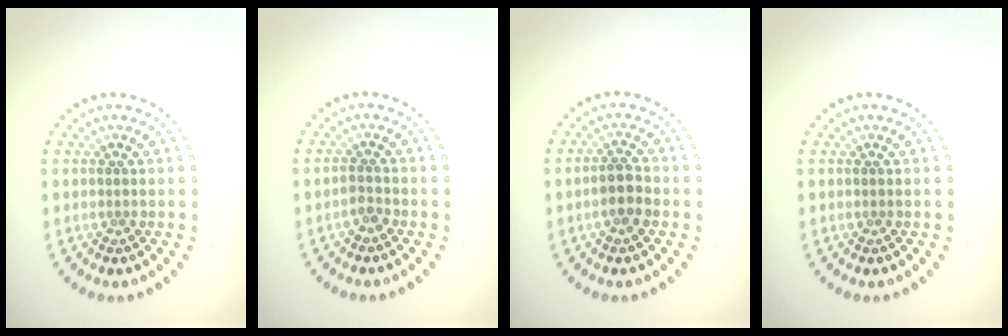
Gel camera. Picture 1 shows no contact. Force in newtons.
{"total": 1.2, "press": 1.0, "slide": 0.6}
{"total": 2.3, "press": 2.1, "slide": 0.8}
{"total": 0.0}